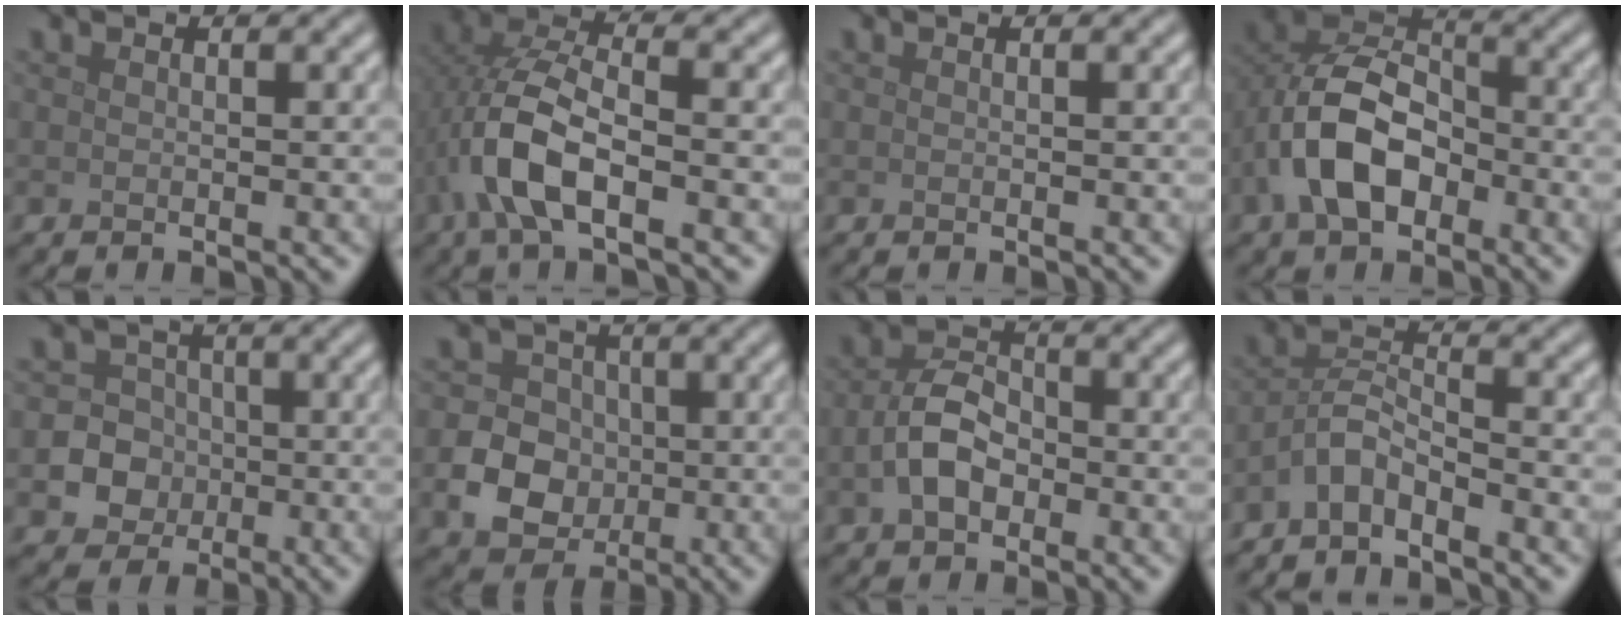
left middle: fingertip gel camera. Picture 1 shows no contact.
{"total": 7.1, "force": [-2.2, 3.2, 5.9], "torque": [-0.134, 0.003, -0.046]}
{"total": 0.0}
{"total": 8.0, "force": [-2.6, 4.9, 5.7], "torque": [-0.108, 0.014, -0.054]}
{"total": 8.0, "force": [-1.6, 7.6, 1.9], "torque": [-0.033, 0.008, -0.058]}
{"total": 5.9, "force": [-1.1, 5.2, 2.4], "torque": [-0.026, -0.003, -0.040]}
{"total": 4.3, "force": [-1.2, 2.8, 3.0], "torque": [-0.060, 0.007, -0.027]}
{"total": 3.1, "force": [-2.4, 1.0, 1.7], "torque": [-0.034, 0.010, -0.056]}